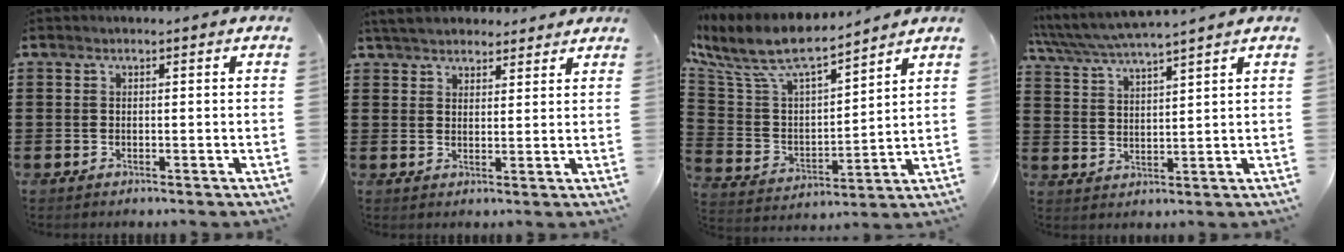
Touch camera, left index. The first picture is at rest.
{"total": 4.4, "force": [4.1, 1.3, 0.9], "torque": [-0.031, -0.004, 0.078]}
{"total": 10.0, "force": [8.3, 2.3, 5.0], "torque": [-0.134, -0.048, 0.143]}
{"total": 4.1, "force": [3.8, -0.2, 1.5], "torque": [-0.044, -0.019, 0.065]}